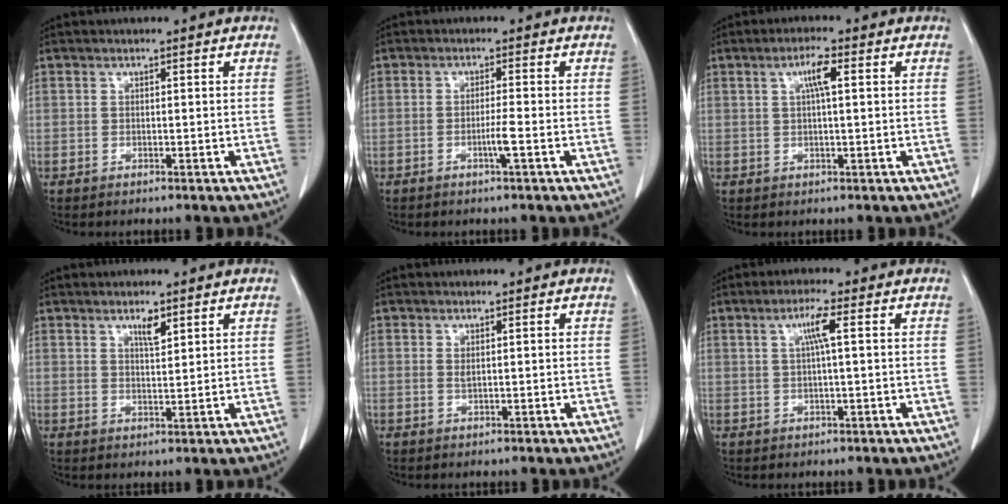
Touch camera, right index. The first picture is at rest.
{"total": 2.1, "force": [-0.8, -0.4, 2.0], "torque": [-0.037, -0.001, -0.013]}
{"total": 3.6, "force": [1.1, 0.4, 3.4], "torque": [-0.066, 0.007, 0.020]}
{"total": 2.6, "force": [1.7, 0.5, 1.8], "torque": [-0.035, -0.004, 0.031]}
{"total": 0.6, "force": [0.4, 0.1, 0.5], "torque": [-0.012, -0.001, 0.010]}
{"total": 3.5, "force": [0.9, -0.2, 3.4], "torque": [-0.068, 0.007, 0.018]}